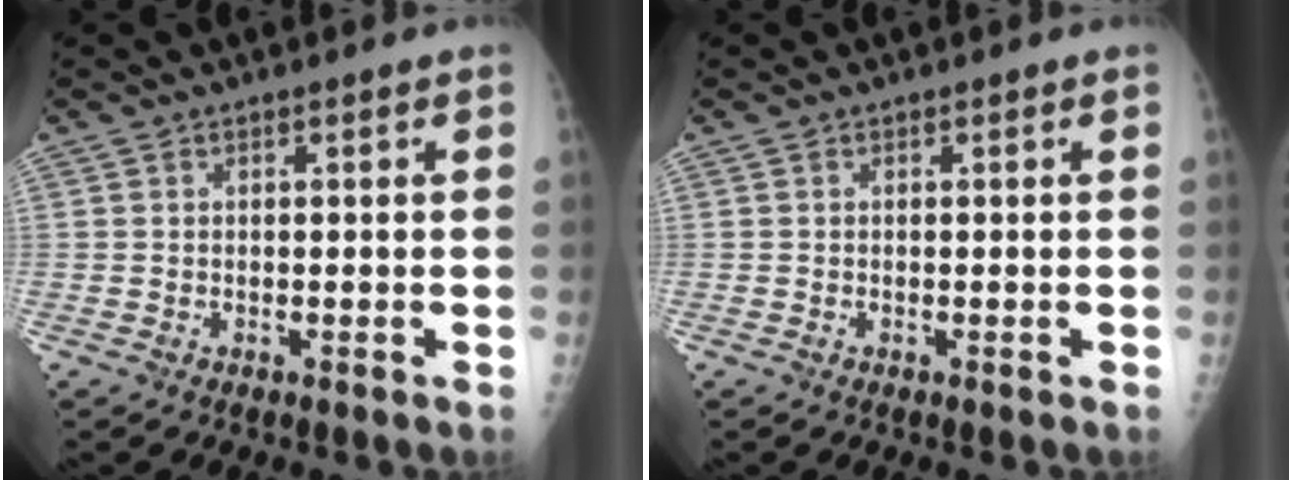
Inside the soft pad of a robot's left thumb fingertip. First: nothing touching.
{"total": 0.0}